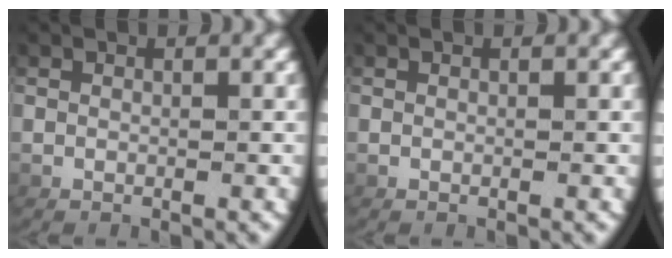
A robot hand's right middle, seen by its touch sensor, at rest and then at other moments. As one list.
[{"total": 0.0}]